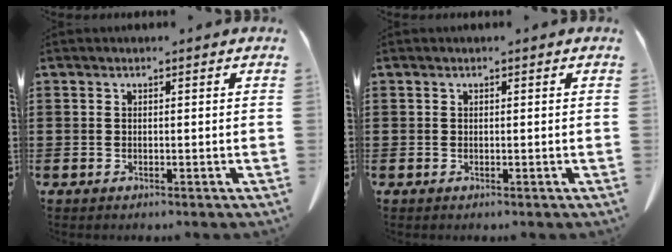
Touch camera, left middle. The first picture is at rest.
{"total": 0.0}